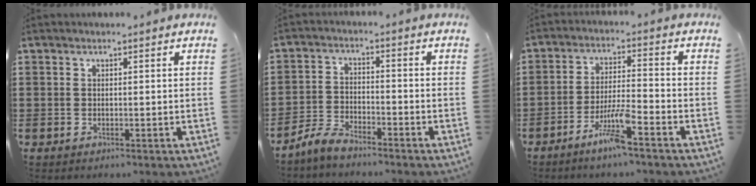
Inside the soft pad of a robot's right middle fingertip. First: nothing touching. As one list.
[{"total": 4.3, "force": [-4.0, 0.7, 1.3], "torque": [-0.045, 0.004, -0.087]}, {"total": 6.5, "force": [-4.4, 0.4, 4.7], "torque": [-0.102, -0.010, -0.084]}]